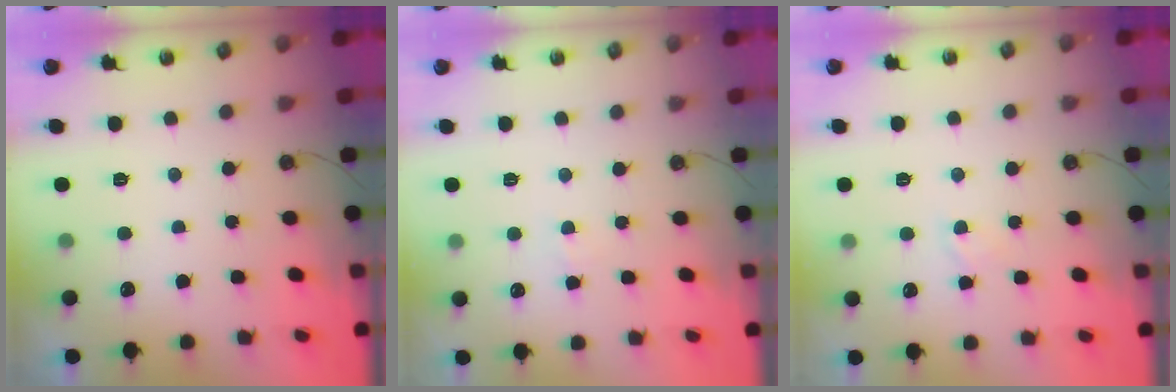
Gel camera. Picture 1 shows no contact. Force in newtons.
{"total": 4.0, "press": 3.9, "slide": 0.6}
{"total": 3.5, "press": 3.5, "slide": 0.5}